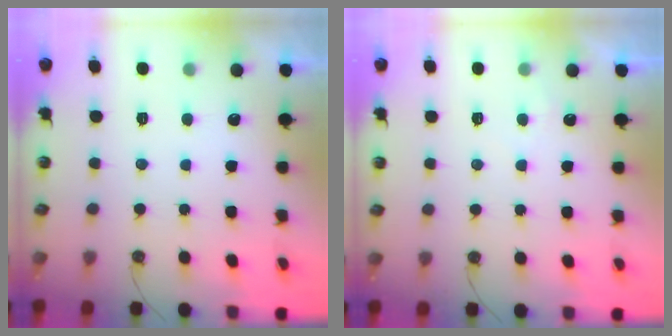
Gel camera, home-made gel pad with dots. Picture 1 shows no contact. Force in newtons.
{"total": 3.8, "press": 3.8, "slide": 0.4}